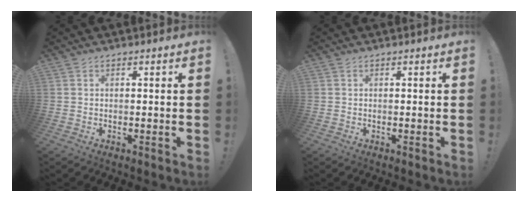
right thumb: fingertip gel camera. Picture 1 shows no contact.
{"total": 0.0}